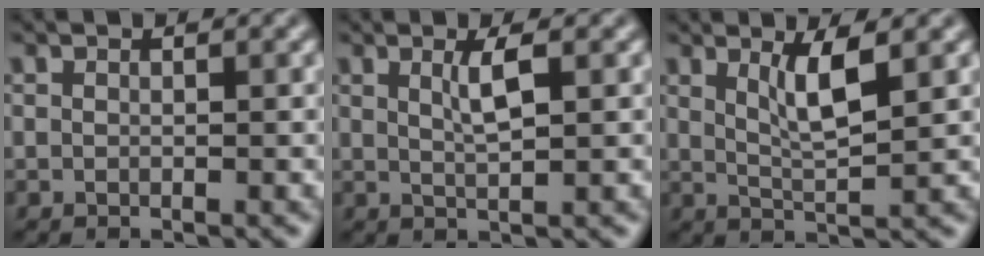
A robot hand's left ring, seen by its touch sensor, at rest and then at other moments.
{"total": 2.3, "force": [0.8, 0.5, 2.1], "torque": [-0.036, -0.001, 0.013]}
{"total": 3.3, "force": [1.4, 0.7, 2.9], "torque": [-0.052, -0.006, 0.029]}